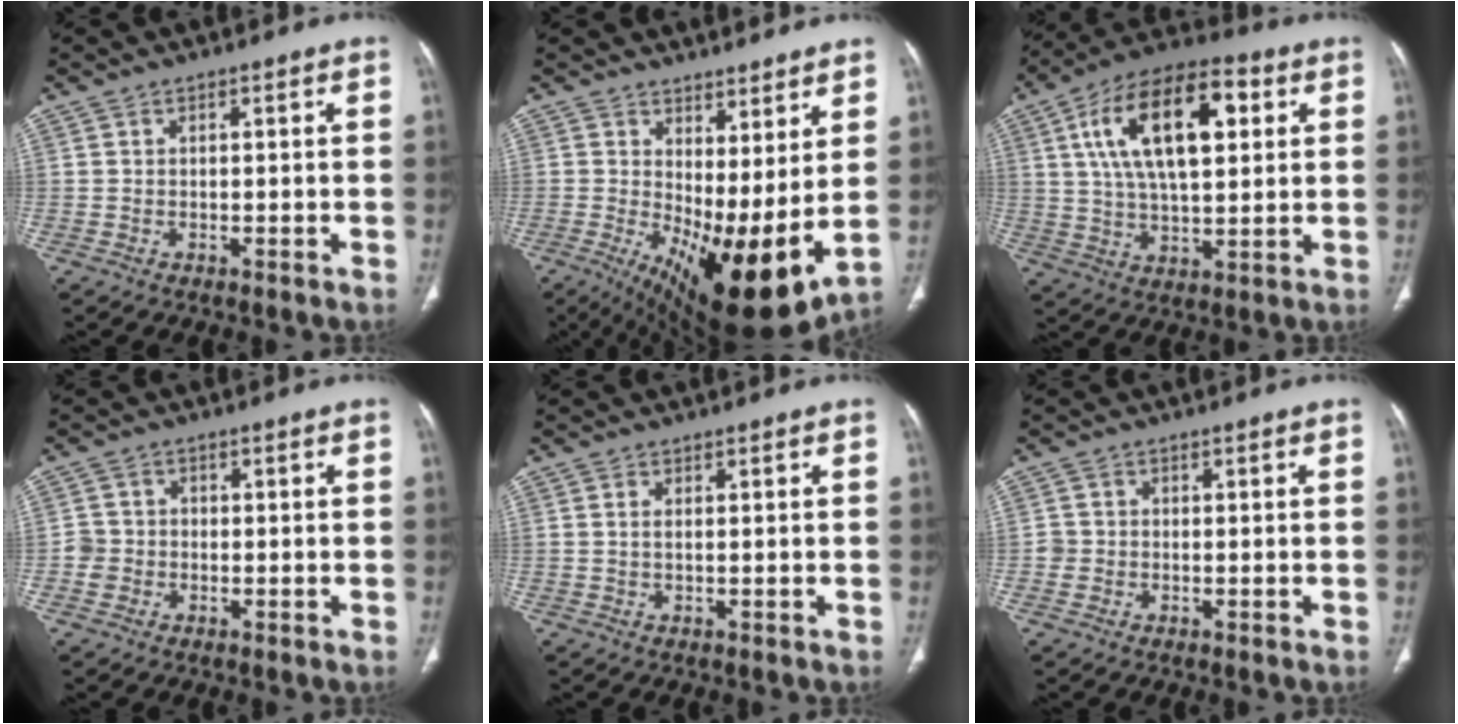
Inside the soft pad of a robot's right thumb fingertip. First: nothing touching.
{"total": 16.0, "force": [2.0, 6.0, 14.7], "torque": [-0.243, -0.036, 0.051]}
{"total": 19.9, "force": [5.7, 9.4, 16.5], "torque": [-0.270, 0.008, 0.091]}
{"total": 3.1, "force": [-0.9, 2.9, 0.5], "torque": [0.009, 0.012, -0.023]}
{"total": 1.0, "force": [0.3, 0.5, 0.8], "torque": [-0.020, 0.002, 0.006]}
{"total": 2.0, "force": [-0.4, 1.9, 0.2], "torque": [0.007, 0.008, -0.011]}